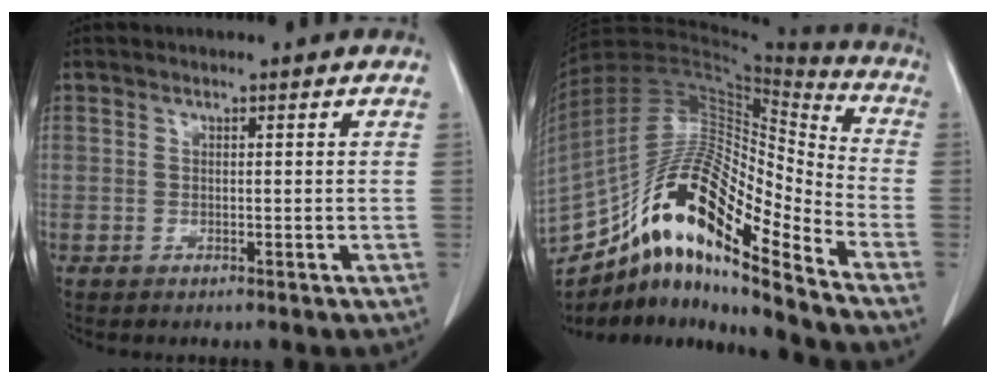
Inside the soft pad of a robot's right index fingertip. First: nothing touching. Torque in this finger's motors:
{"motor_torque": [1.10, -1.03, 0.61, 0.15]}